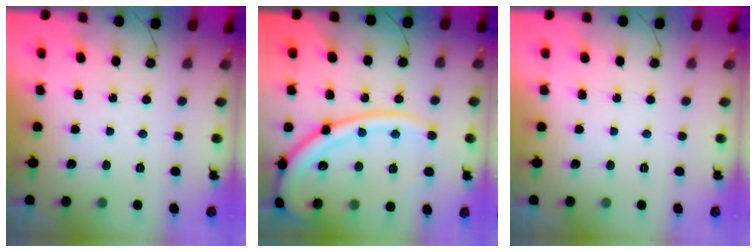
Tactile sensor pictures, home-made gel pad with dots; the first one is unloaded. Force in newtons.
{"total": 18.9, "press": 18.8, "slide": 1.9}
{"total": 0.0}